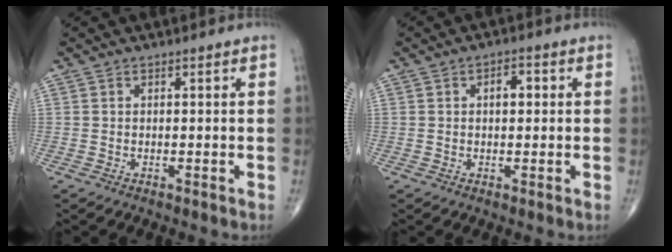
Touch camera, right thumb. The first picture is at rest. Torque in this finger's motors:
{"motor_torque": [0.56, 1.65, 0.29, 0.20, 0.00]}